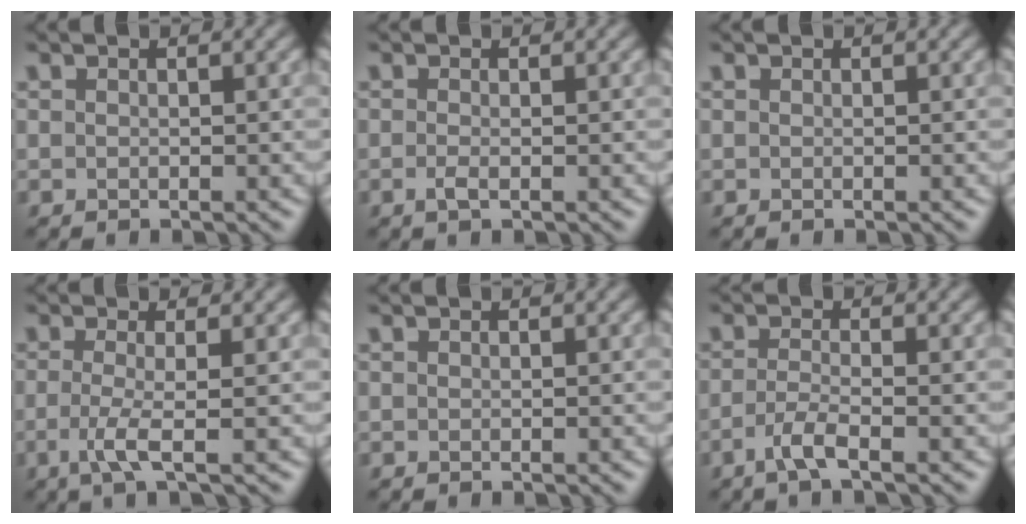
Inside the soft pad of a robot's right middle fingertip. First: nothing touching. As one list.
[{"total": 1.0, "force": [-0.3, 0.3, 0.9], "torque": [-0.020, -0.005, -0.008]}, {"total": 0.0}, {"total": 2.9, "force": [-0.8, 0.5, 2.7], "torque": [-0.060, -0.009, -0.020]}, {"total": 0.0}, {"total": 2.4, "force": [-1.3, 0.5, 2.0], "torque": [-0.042, -0.001, -0.034]}]